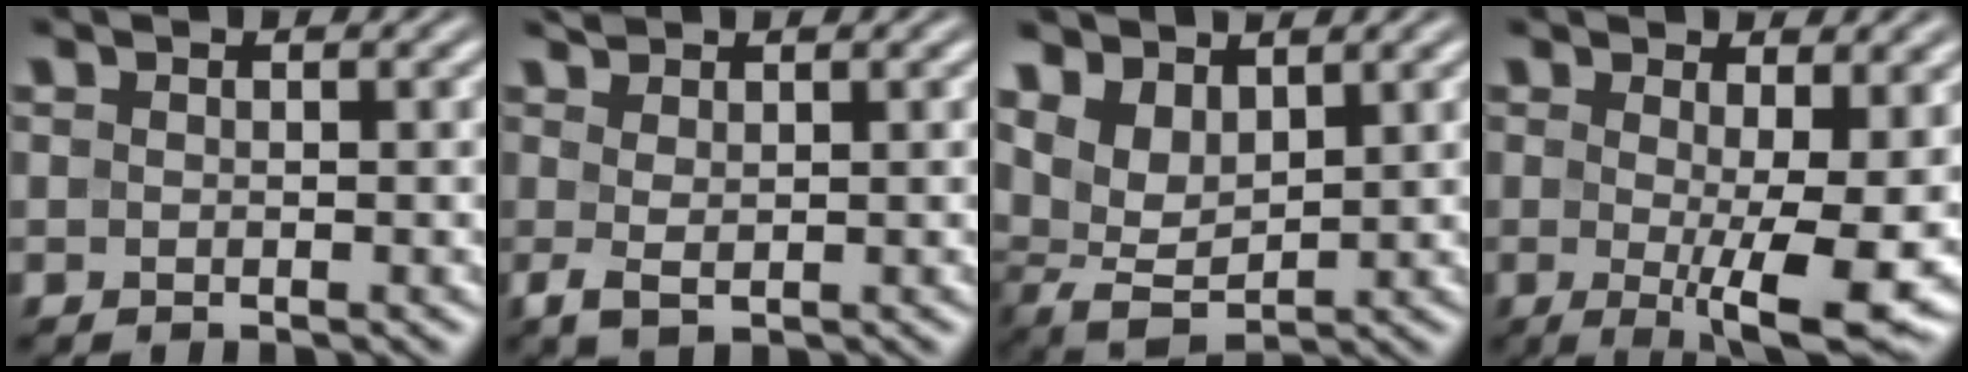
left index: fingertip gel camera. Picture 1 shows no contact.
{"total": 2.0, "force": [0.7, 0.7, 1.8], "torque": [-0.041, 0.002, 0.015]}
{"total": 5.1, "force": [3.0, 2.4, 3.3], "torque": [-0.076, 0.001, 0.058]}
{"total": 8.1, "force": [-0.3, 1.8, 7.9], "torque": [-0.112, -0.022, 0.001]}